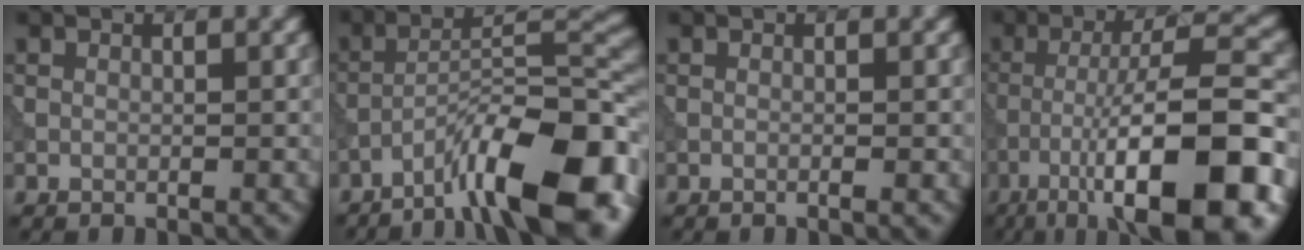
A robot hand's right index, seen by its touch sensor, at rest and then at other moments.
{"total": 13.1, "force": [-7.8, 3.1, 10.1], "torque": [-0.149, 0.016, -0.133]}
{"total": 0.5, "force": [-0.2, 0.0, 0.5], "torque": [-0.008, -0.002, -0.005]}
{"total": 14.4, "force": [-6.6, 3.6, 12.2], "torque": [-0.194, 0.007, -0.100]}